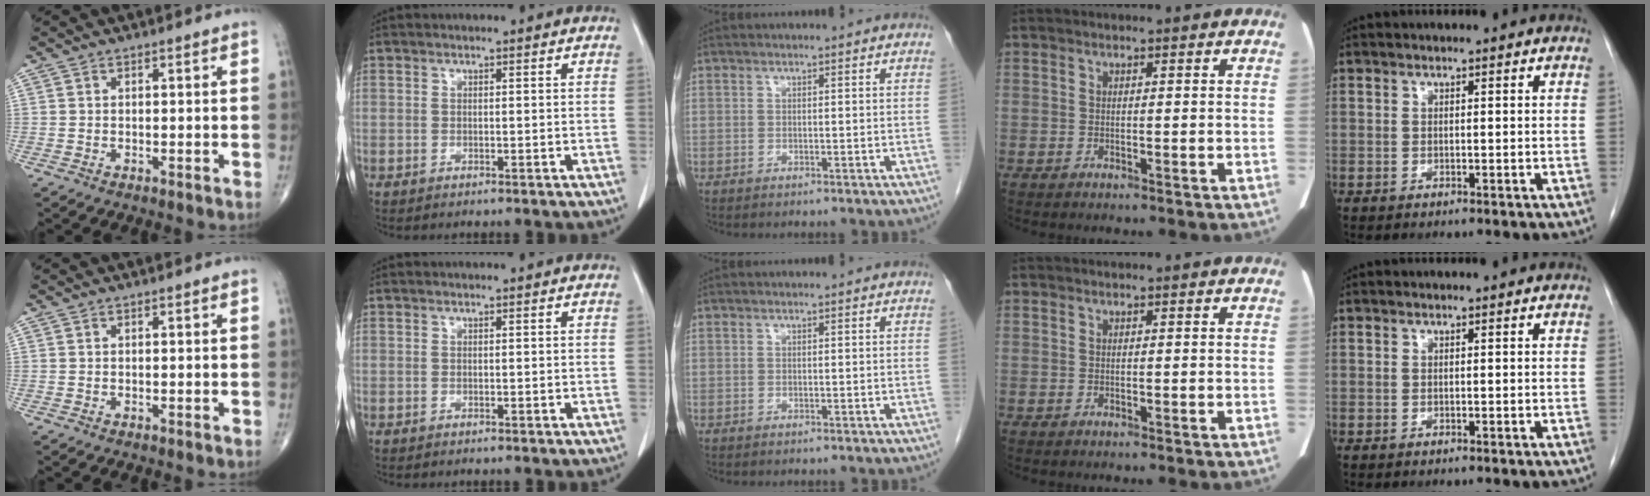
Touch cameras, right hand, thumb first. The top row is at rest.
{}